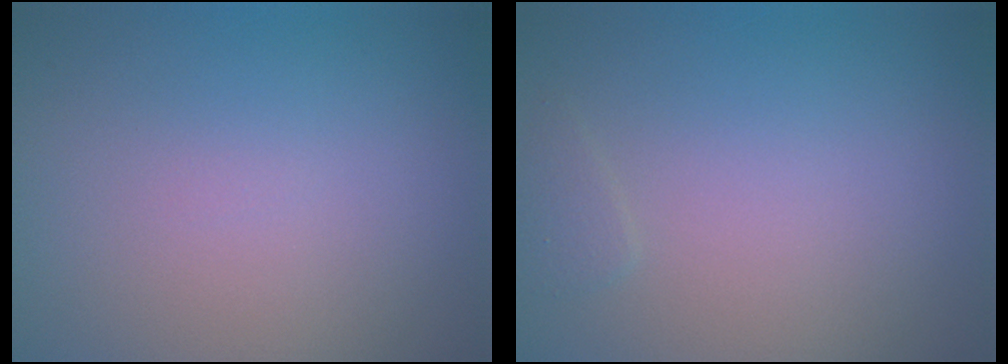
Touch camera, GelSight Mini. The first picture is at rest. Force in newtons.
{"total": 0.7, "press": 0.7, "slide": 0.1}